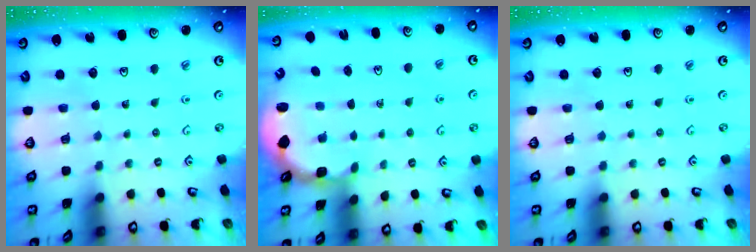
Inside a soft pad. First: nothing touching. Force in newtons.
{"total": 2.5, "press": 2.1, "slide": 1.3}
{"total": 0.0}